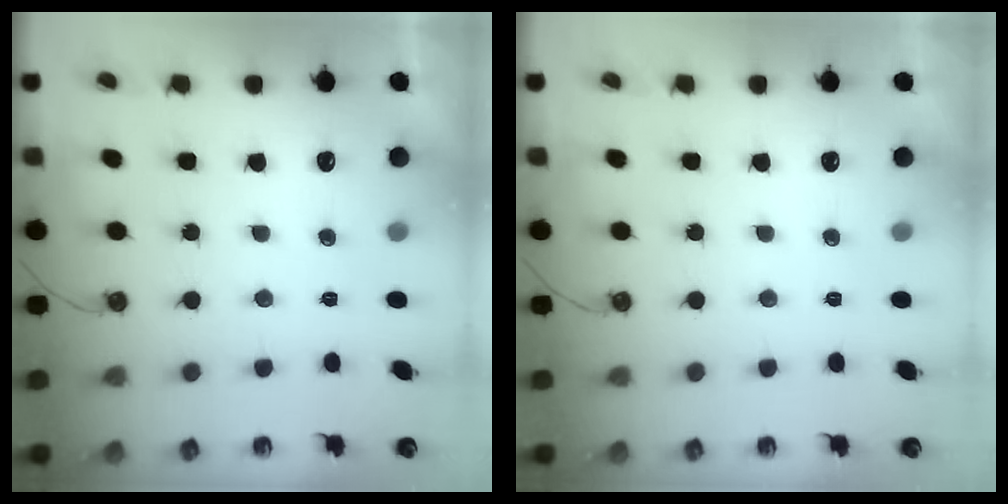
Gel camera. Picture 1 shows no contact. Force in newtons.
{"total": 0.0}